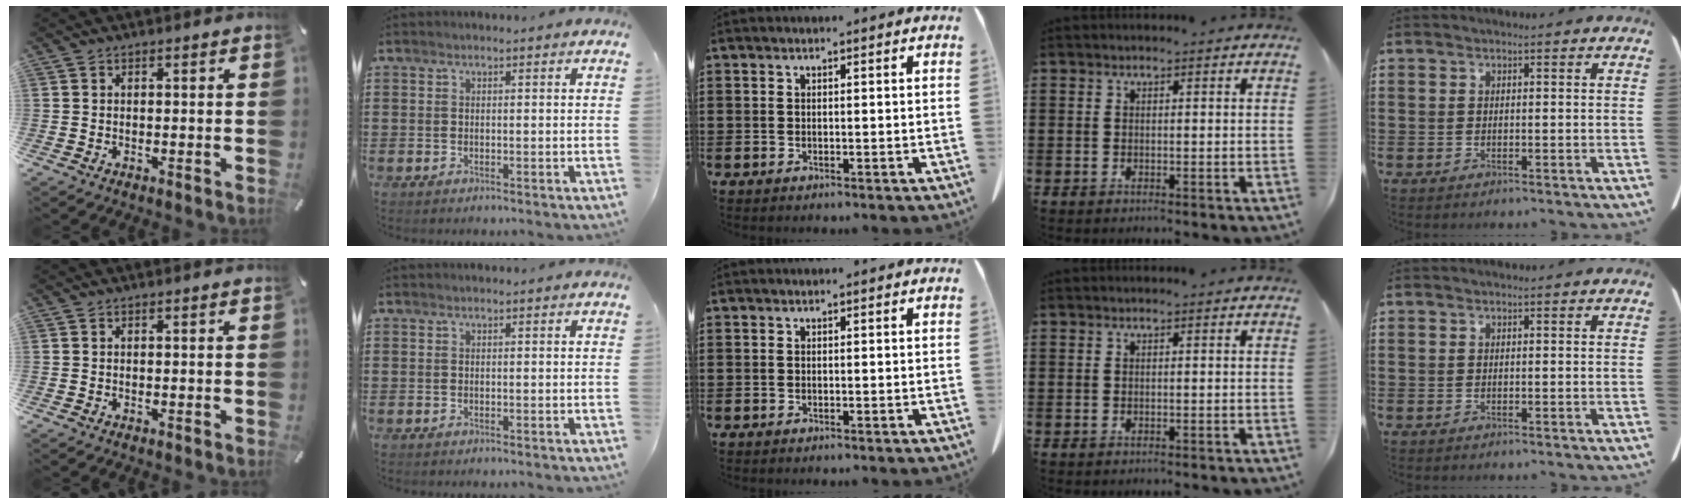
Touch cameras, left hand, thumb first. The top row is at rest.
{}